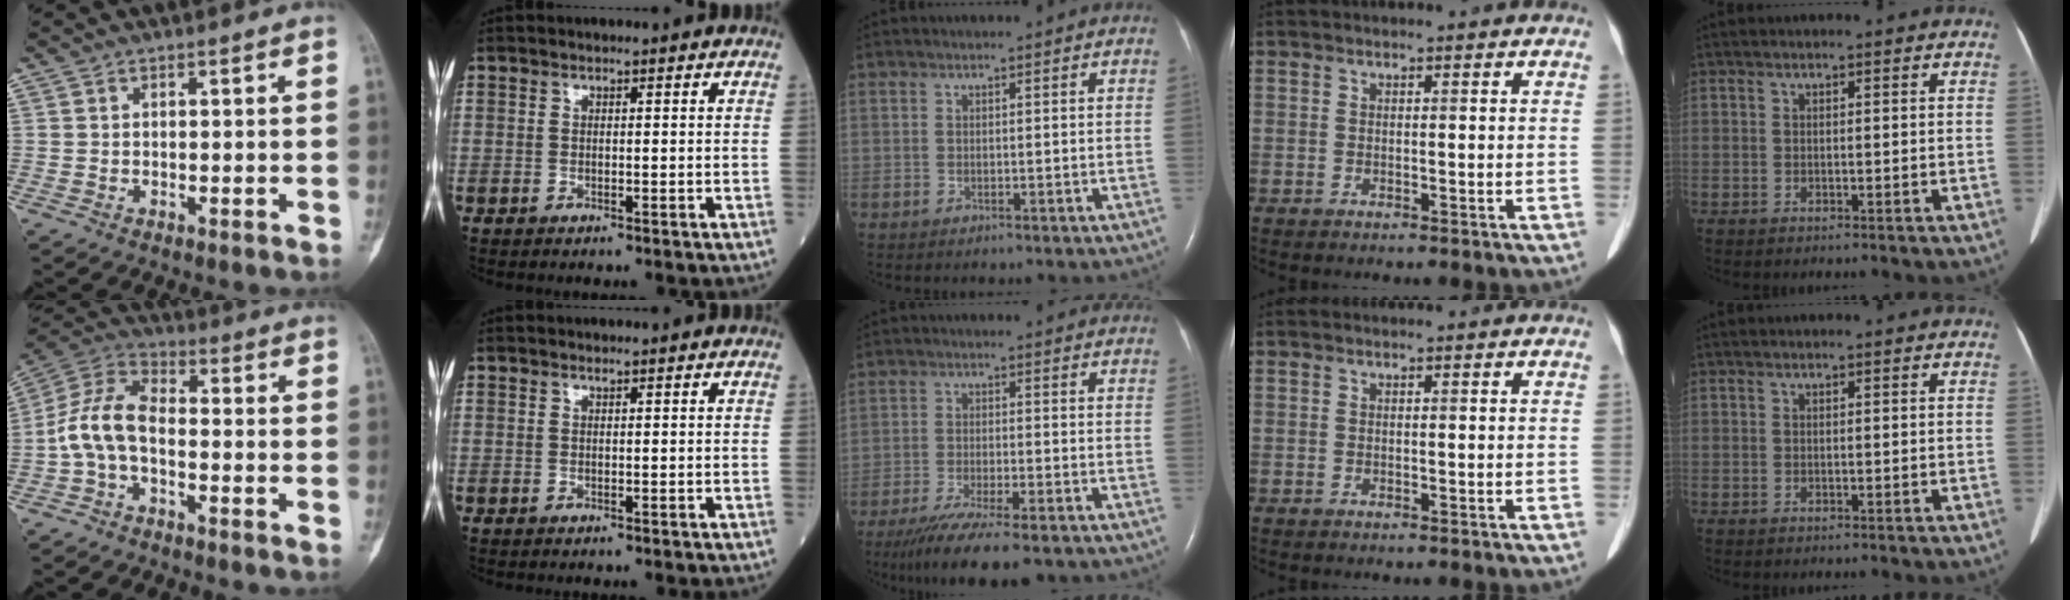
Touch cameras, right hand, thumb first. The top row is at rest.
{"thumb": {"total": 9.5, "force": [-2.2, 5.2, 7.6], "torque": [-0.152, 0.036, -0.057]}, "middle": {"total": 11.6, "force": [-9.0, 1.3, 7.3], "torque": [-0.120, -0.029, -0.141]}}